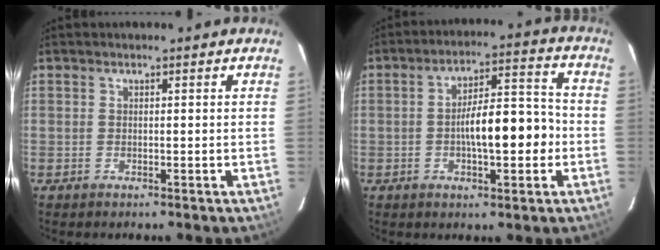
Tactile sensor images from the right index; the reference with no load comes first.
{"total": 10.7, "force": [-2.2, 3.3, 9.9], "torque": [-0.159, 0.015, -0.029]}